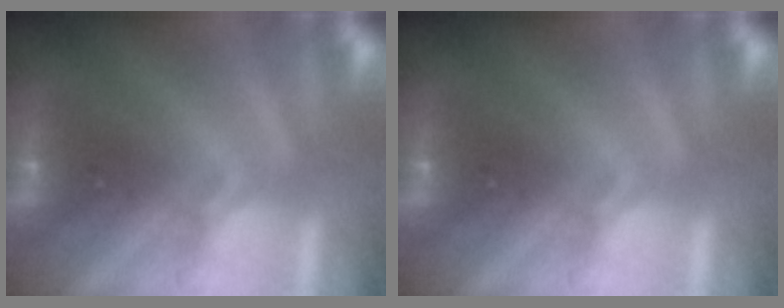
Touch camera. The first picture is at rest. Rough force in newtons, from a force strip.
{"total": 0.0}